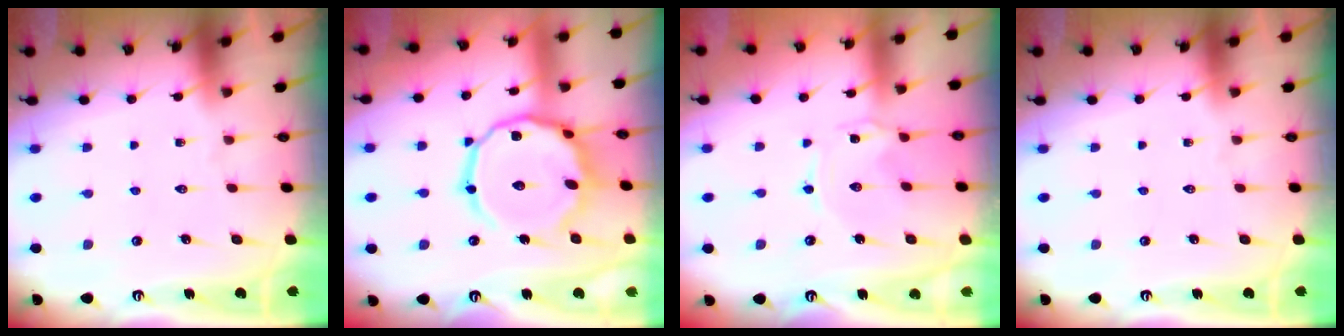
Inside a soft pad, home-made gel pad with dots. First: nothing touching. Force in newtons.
{"total": 17.7, "press": 17.6, "slide": 1.3}
{"total": 0.9, "press": 0.9, "slide": 0.1}
{"total": 0.0}